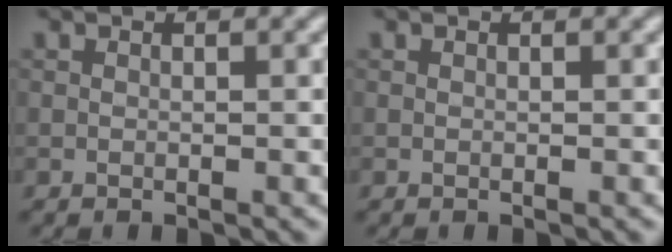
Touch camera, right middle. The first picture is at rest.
{"total": 0.0}